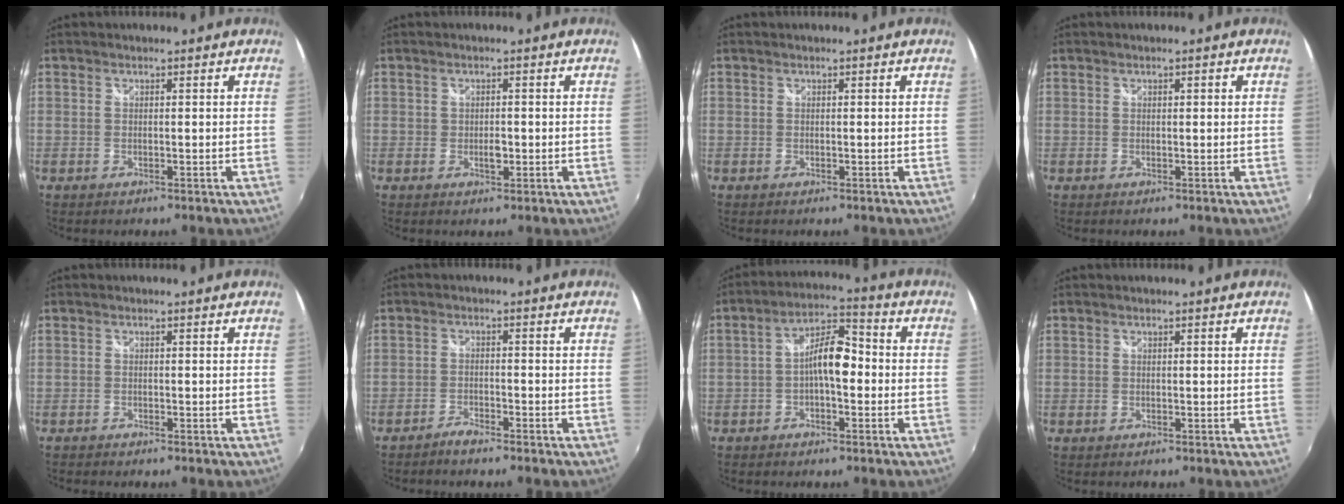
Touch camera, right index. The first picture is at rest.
{"total": 2.1, "force": [-0.3, 1.4, 1.5], "torque": [-0.024, -0.002, -0.006]}
{"total": 0.0}
{"total": 0.7, "force": [0.2, 0.3, 0.6], "torque": [-0.008, 0.003, 0.002]}
{"total": 1.4, "force": [-1.4, 0.3, 0.2], "torque": [-0.011, -0.008, -0.025]}
{"total": 2.7, "force": [-2.5, 0.2, 0.9], "torque": [-0.034, -0.002, -0.049]}
{"total": 7.6, "force": [-1.2, 2.9, 6.9], "torque": [-0.129, 0.021, -0.025]}
{"total": 0.0}